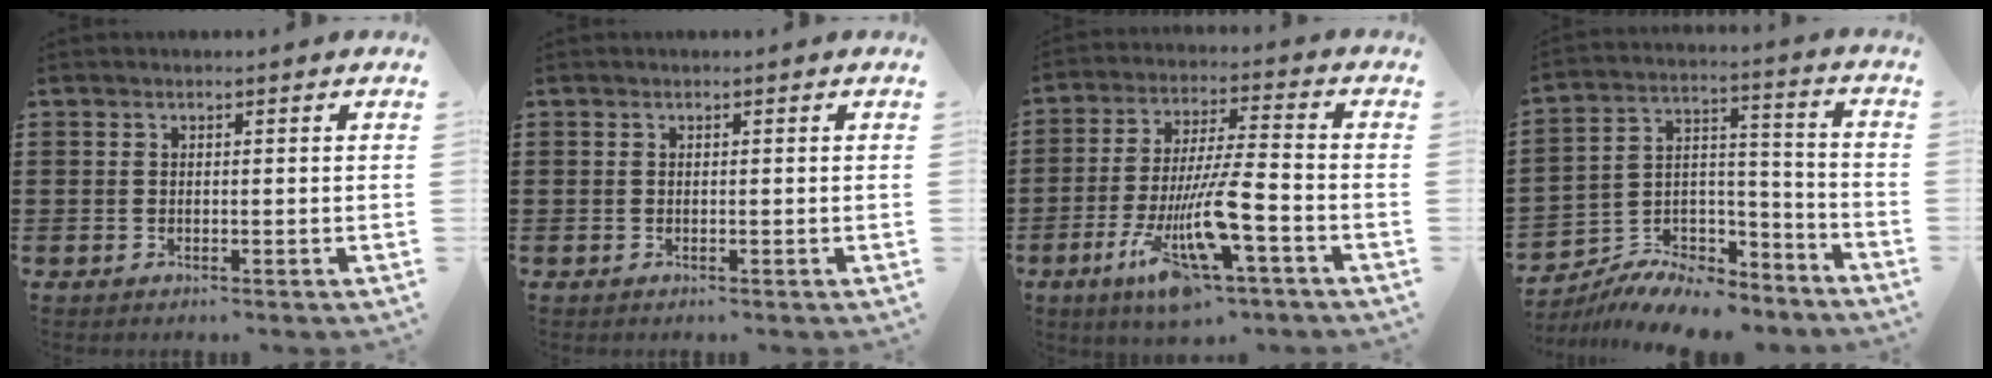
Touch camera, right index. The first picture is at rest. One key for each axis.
{"total": 0.0}
{"total": 13.1, "fx": -6.5, "fy": 2.5, "fz": 11.1, "tx": -0.227, "ty": -0.013, "tz": -0.120}
{"total": 8.7, "fx": -8.0, "fy": 2.8, "fz": 2.1, "tx": -0.034, "ty": 0.027, "tz": -0.154}